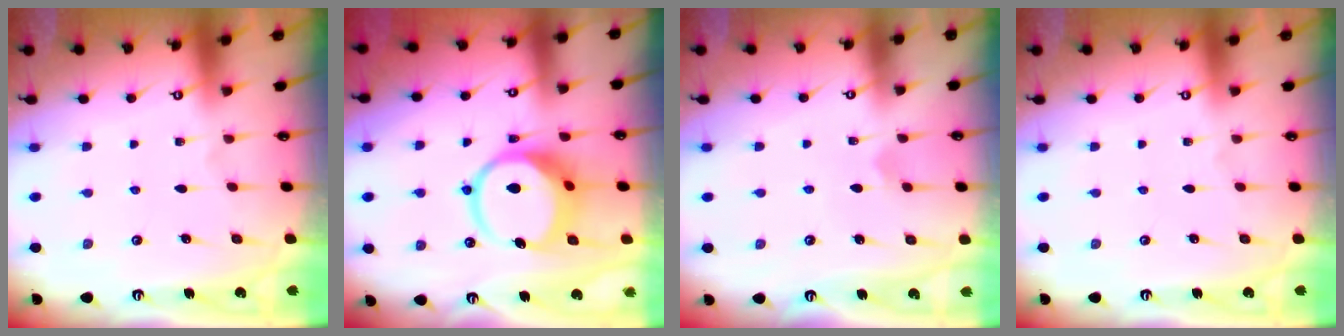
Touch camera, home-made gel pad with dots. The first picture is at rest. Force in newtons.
{"total": 12.2, "press": 12.1, "slide": 1.5}
{"total": 5.5, "press": 5.5, "slide": 0.7}
{"total": 0.0}